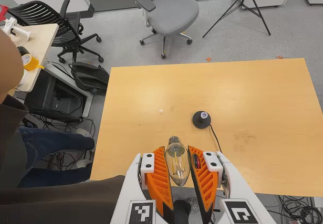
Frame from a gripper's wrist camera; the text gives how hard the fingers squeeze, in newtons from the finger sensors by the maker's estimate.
{"total": 13.7, "left": 15.4, "right": 11.9}